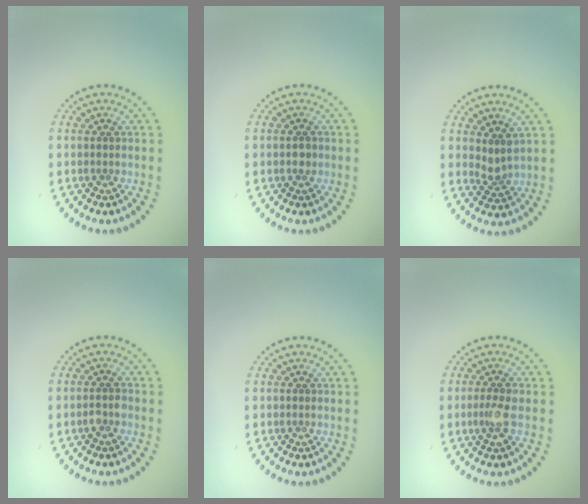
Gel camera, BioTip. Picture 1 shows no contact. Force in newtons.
{"total": 0.8, "press": 0.8, "slide": 0.1}
{"total": 1.8, "press": 1.4, "slide": 1.2}
{"total": 1.2, "press": 1.1, "slide": 0.4}
{"total": 0.0}
{"total": 1.7, "press": 1.6, "slide": 0.5}